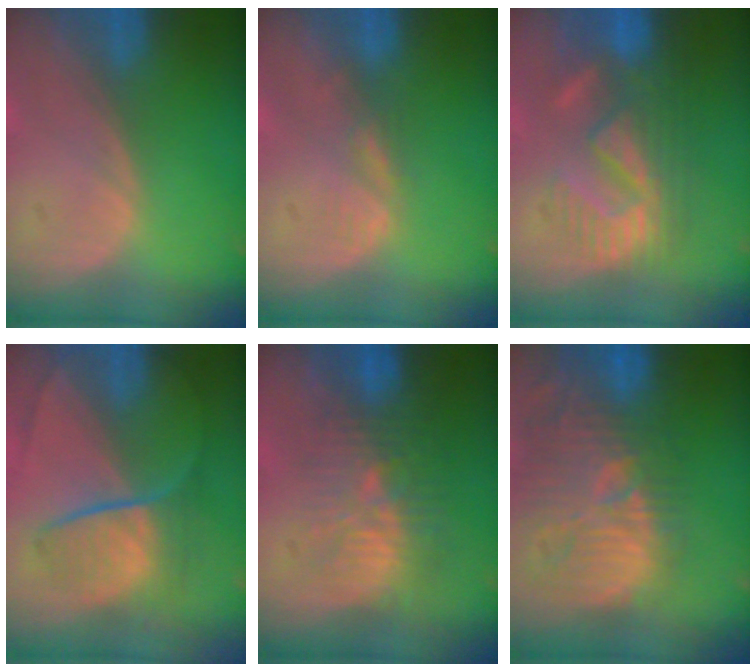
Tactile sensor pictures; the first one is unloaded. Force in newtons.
{"total": 1.6, "press": 1.6, "slide": 0.2}
{"total": 9.4, "press": 9.0, "slide": 2.7}
{"total": 7.2, "press": 7.0, "slide": 1.8}
{"total": 9.7, "press": 9.1, "slide": 3.6}
{"total": 13.9, "press": 12.7, "slide": 5.5}